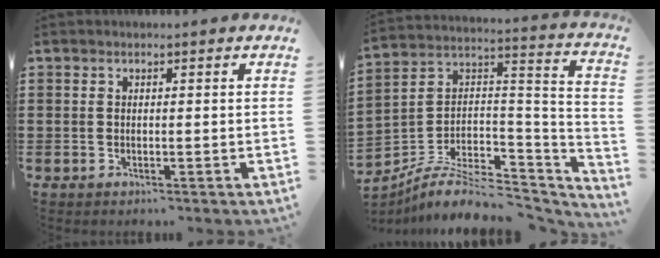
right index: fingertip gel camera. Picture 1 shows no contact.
{"total": 7.9, "force": [-5.4, 3.5, 4.6], "torque": [-0.089, 0.005, -0.104]}